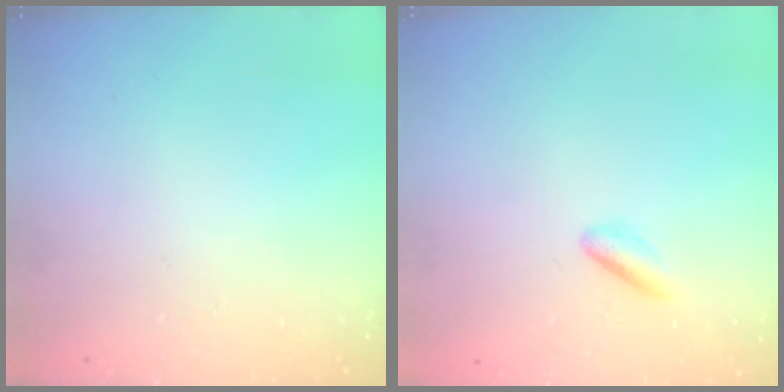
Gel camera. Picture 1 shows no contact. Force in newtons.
{"total": 2.9, "press": 2.8, "slide": 0.6}